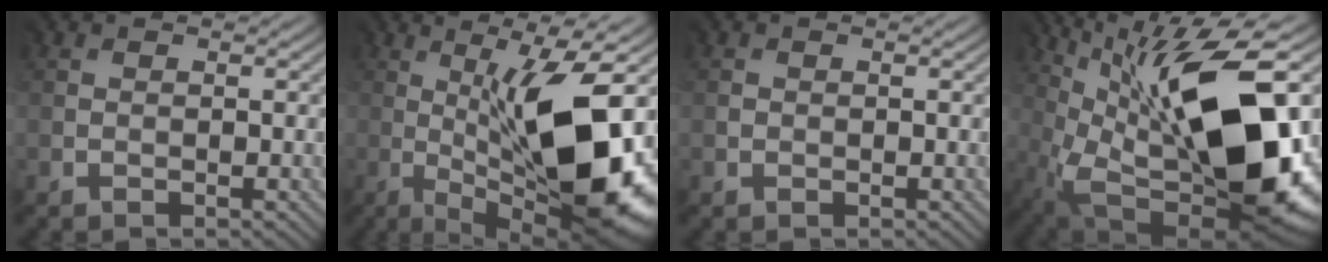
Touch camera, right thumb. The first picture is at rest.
{"total": 15.3, "force": [-0.6, 4.4, 14.7], "torque": [-0.211, 0.007, -0.014]}
{"total": 0.5, "force": [-0.1, 0.5, -0.2], "torque": [0.004, -0.005, -0.003]}
{"total": 16.8, "force": [3.1, 6.0, 15.3], "torque": [-0.255, 0.018, 0.053]}